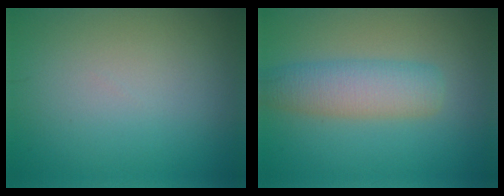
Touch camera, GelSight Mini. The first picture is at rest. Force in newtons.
{"total": 4.4, "press": 4.4, "slide": 0.1}